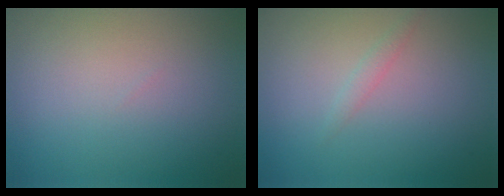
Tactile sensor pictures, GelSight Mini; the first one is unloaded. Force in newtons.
{"total": 0.8, "press": 0.8, "slide": 0.0}